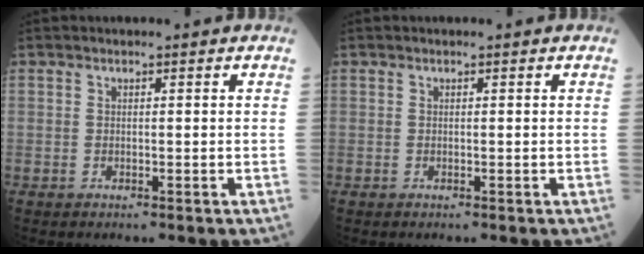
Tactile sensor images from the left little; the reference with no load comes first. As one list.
[{"total": 0.0}]